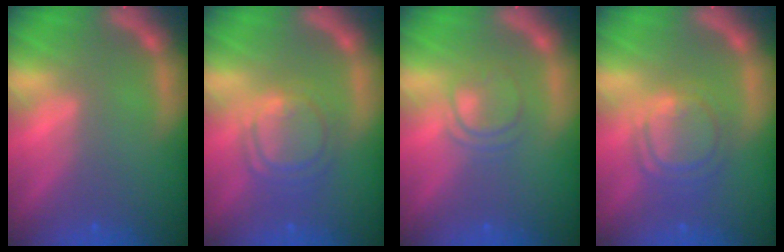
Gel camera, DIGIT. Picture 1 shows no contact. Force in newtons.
{"total": 5.6}
{"total": 3.0}
{"total": 5.6}